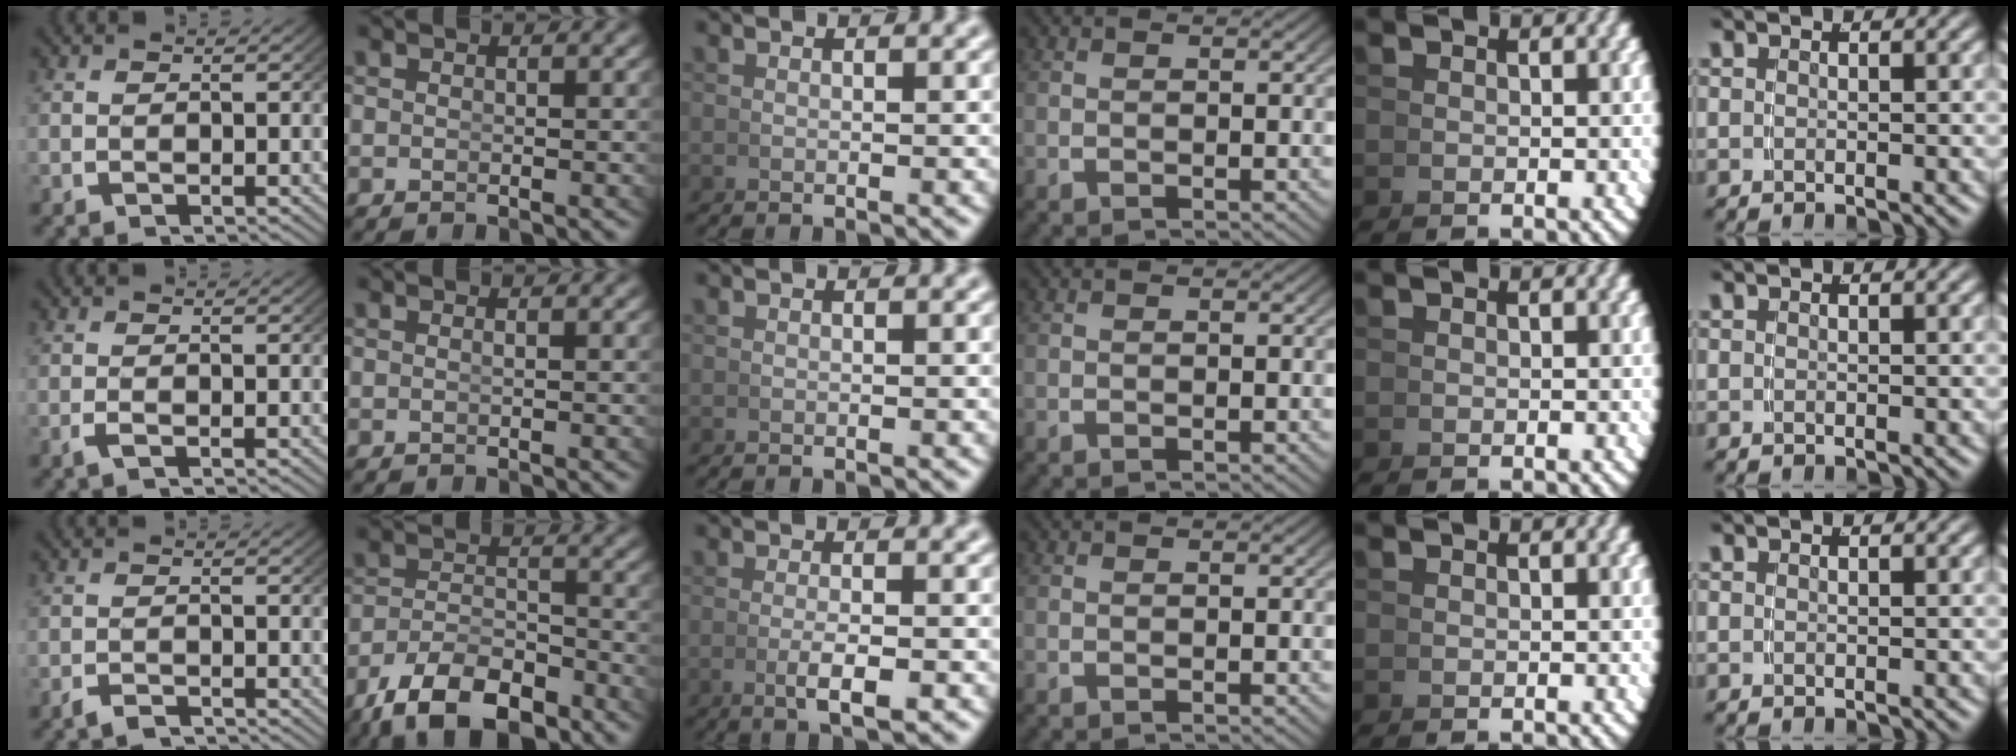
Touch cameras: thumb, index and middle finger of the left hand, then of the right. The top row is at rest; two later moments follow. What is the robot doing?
{"motion": "grasp_and_lifting", "object": "photo album"}